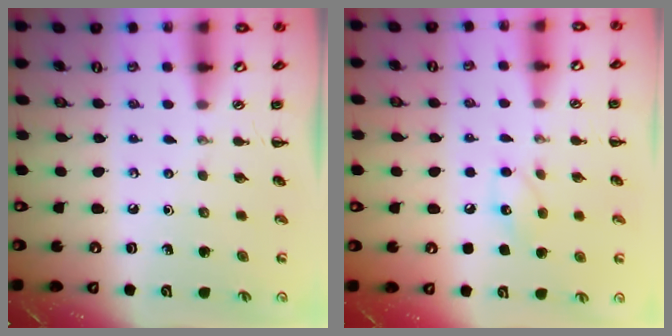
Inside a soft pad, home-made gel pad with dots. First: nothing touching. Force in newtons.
{"total": 7.8, "press": 7.7, "slide": 1.3}